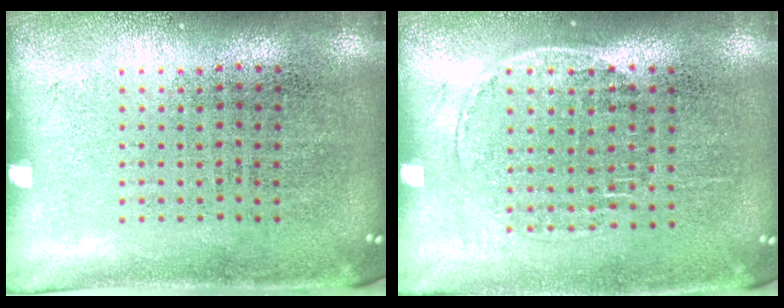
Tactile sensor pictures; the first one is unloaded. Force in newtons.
{"total": 1.2, "press": 1.0, "slide": 0.7}